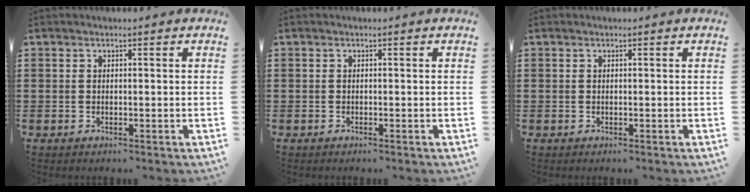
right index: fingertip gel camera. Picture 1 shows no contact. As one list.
[{"total": 0.0}, {"total": 0.0}]